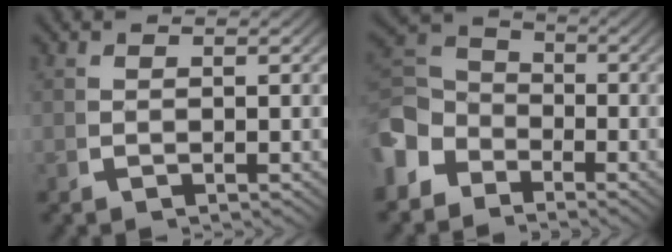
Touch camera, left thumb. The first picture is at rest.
{"total": 7.2, "force": [-0.8, 5.9, 4.0], "torque": [-0.080, -0.018, -0.013]}